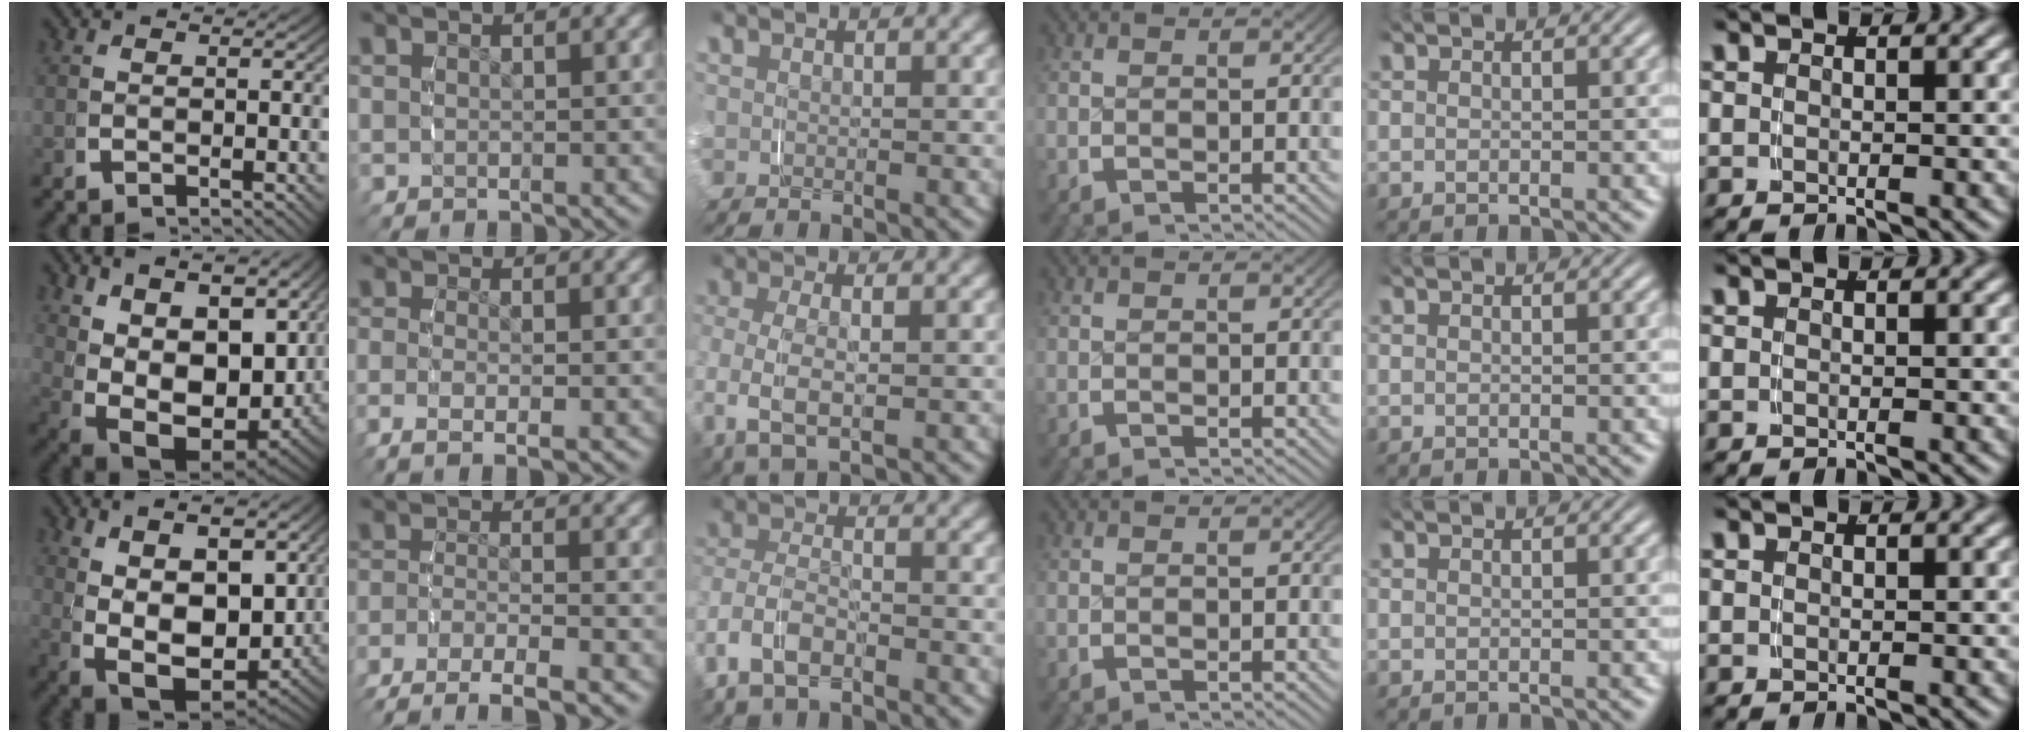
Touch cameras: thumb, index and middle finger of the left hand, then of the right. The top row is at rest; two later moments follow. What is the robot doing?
{"motion": "grasp_and_lifting", "object": "shirt"}